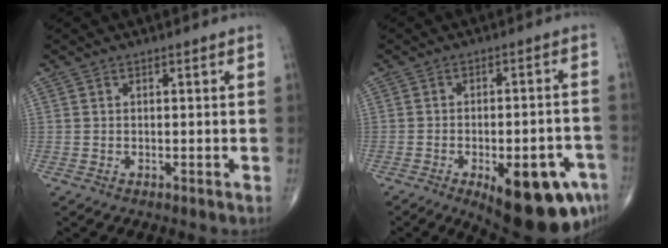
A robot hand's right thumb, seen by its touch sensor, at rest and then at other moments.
{"total": 18.0, "force": [-8.6, 6.8, 14.3], "torque": [-0.131, 0.023, -0.101]}